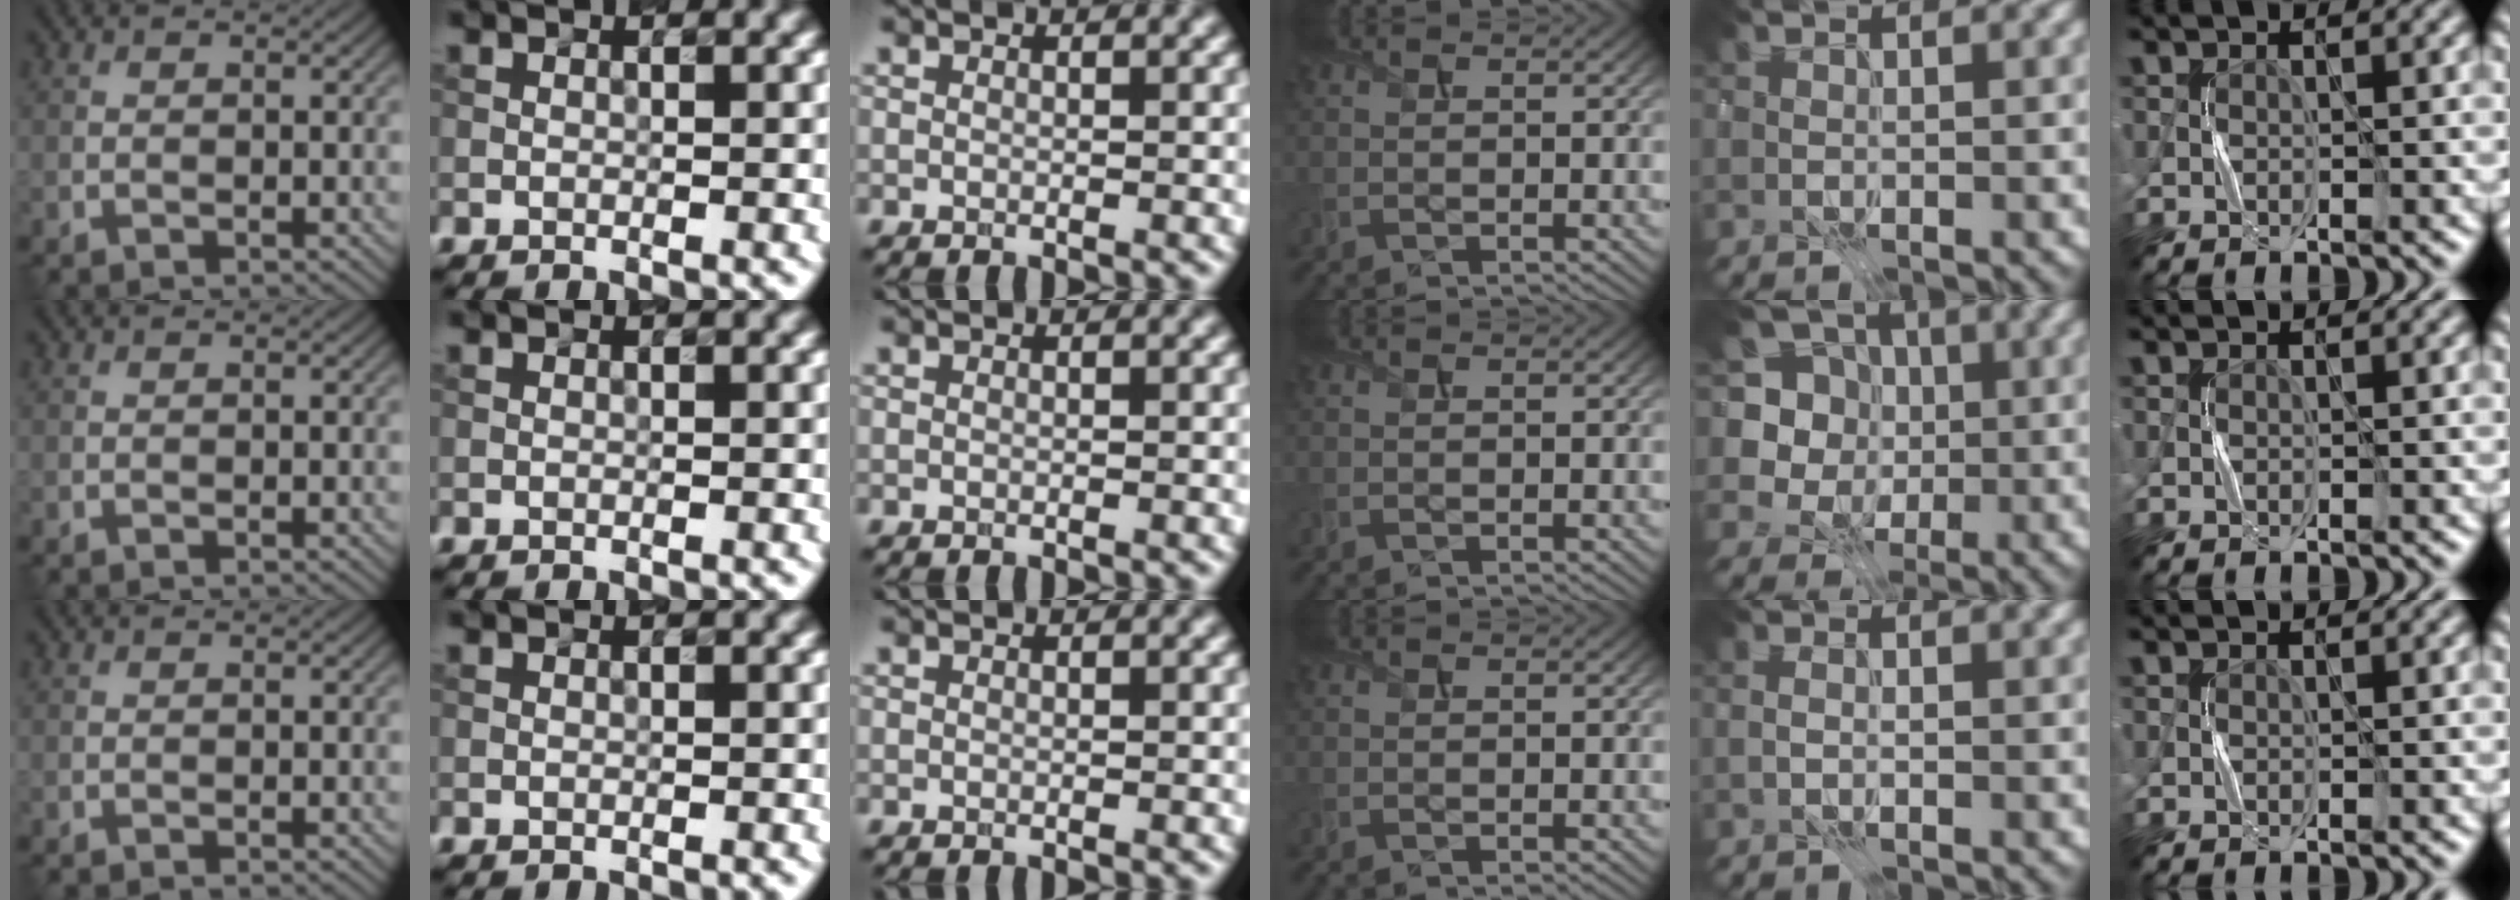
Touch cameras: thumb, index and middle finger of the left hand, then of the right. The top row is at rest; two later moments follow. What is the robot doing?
{"motion": "press", "object": "sticky note"}